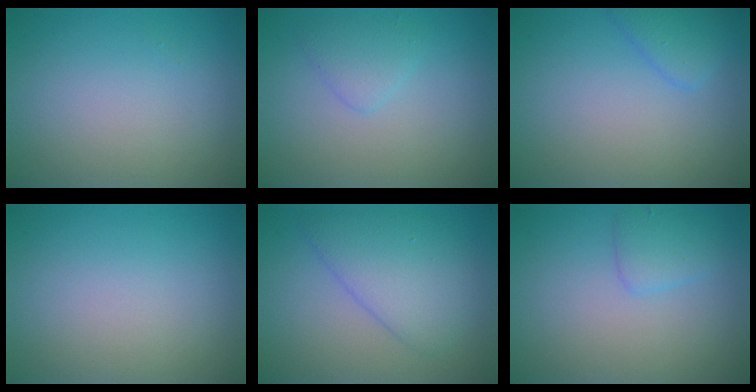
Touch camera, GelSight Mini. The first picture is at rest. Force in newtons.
{"total": 1.7, "press": 1.7, "slide": 0.2}
{"total": 1.9, "press": 1.9, "slide": 0.1}
{"total": 0.0}
{"total": 4.3, "press": 4.3, "slide": 0.3}
{"total": 1.7, "press": 1.7, "slide": 0.1}